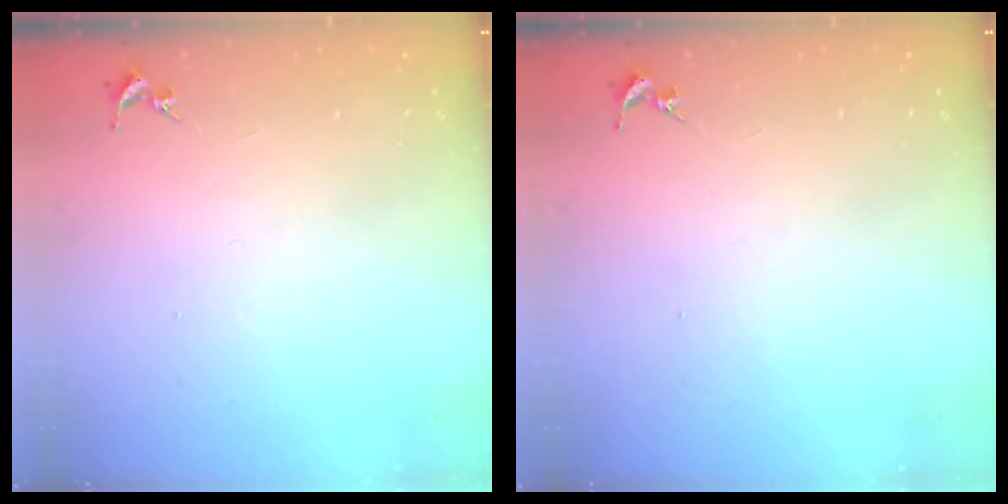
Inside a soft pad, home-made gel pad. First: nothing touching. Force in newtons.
{"total": 0.0}